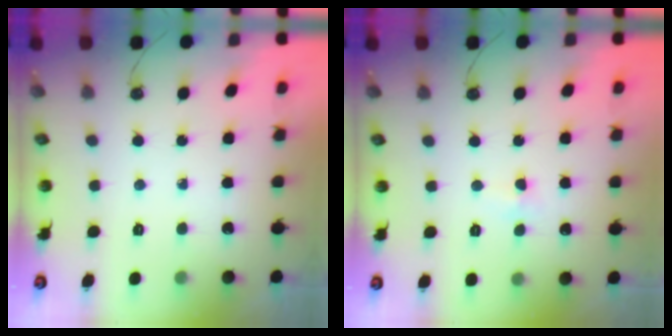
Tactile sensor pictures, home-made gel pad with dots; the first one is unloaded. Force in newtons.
{"total": 3.3, "press": 3.2, "slide": 0.6}